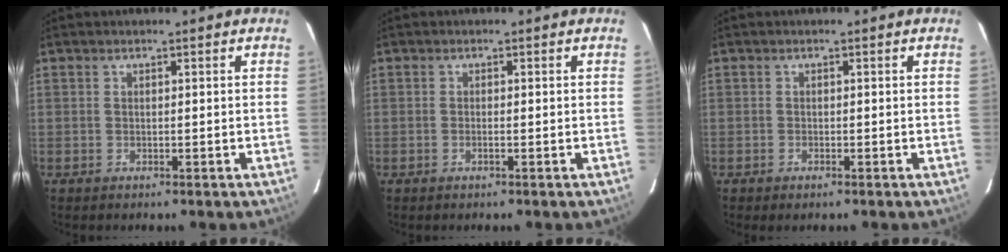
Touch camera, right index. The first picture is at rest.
{"total": 0.7, "force": [-0.3, 0.0, 0.6], "torque": [-0.015, 0.000, -0.005]}
{"total": 0.8, "force": [-0.5, 0.2, 0.6], "torque": [-0.010, -0.003, -0.001]}